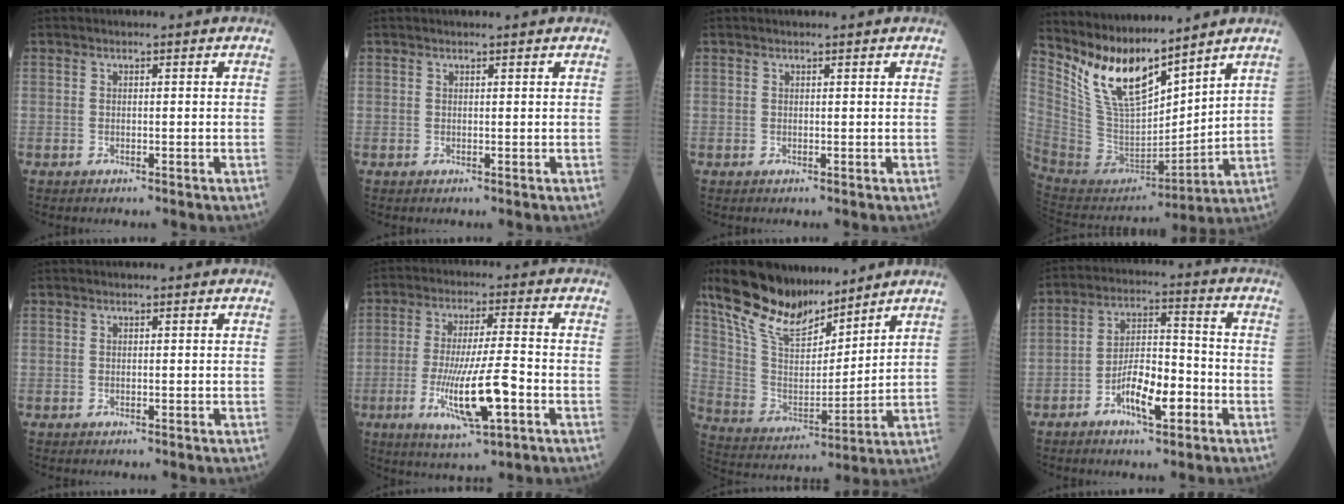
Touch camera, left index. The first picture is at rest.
{"total": 1.7, "force": [1.6, -0.2, 0.7], "torque": [-0.010, 0.007, 0.020]}
{"total": 1.4, "force": [1.3, -0.2, 0.6], "torque": [-0.009, 0.006, 0.017]}
{"total": 14.3, "force": [11.2, 3.7, 8.1], "torque": [-0.167, -0.001, 0.229]}
{"total": 0.0}
{"total": 11.6, "force": [-3.9, 1.2, 10.9], "torque": [-0.206, -0.016, -0.065]}
{"total": 15.1, "force": [12.3, 4.3, 7.7], "torque": [-0.149, 0.006, 0.234]}
{"total": 8.9, "force": [-4.2, 2.8, 7.3], "torque": [-0.139, 0.010, -0.073]}